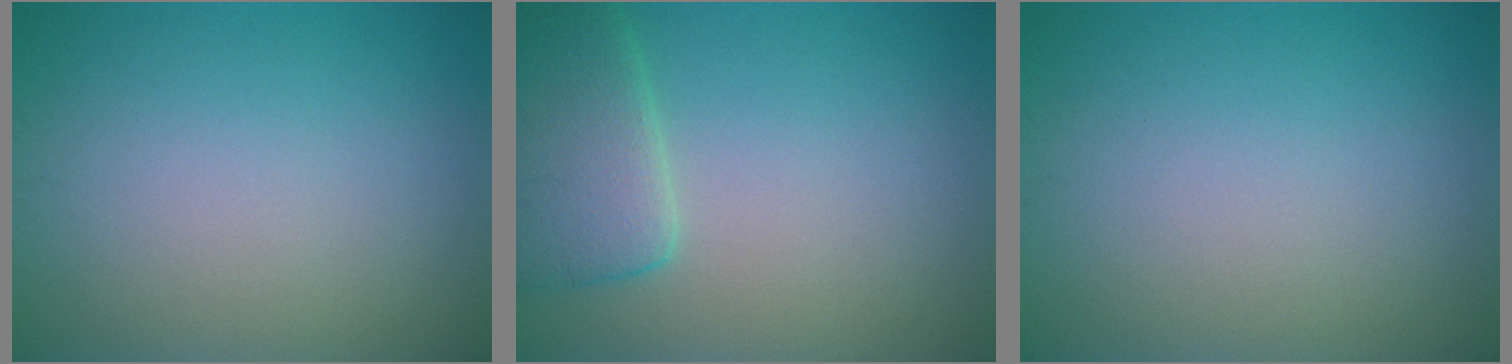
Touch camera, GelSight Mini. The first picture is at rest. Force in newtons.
{"total": 5.0, "press": 4.9, "slide": 0.4}
{"total": 0.0}